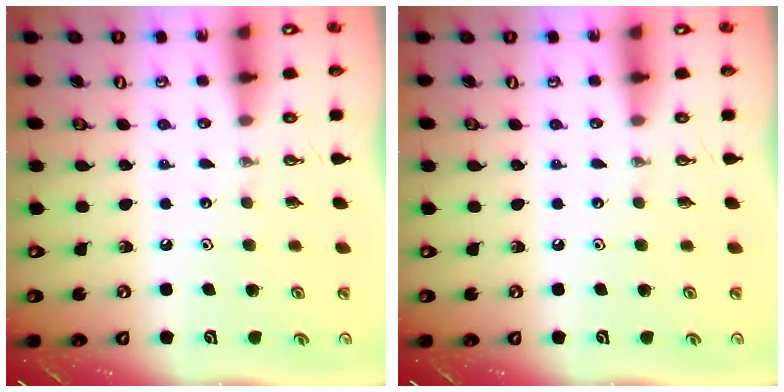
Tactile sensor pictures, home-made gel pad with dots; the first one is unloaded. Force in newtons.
{"total": 0.0}